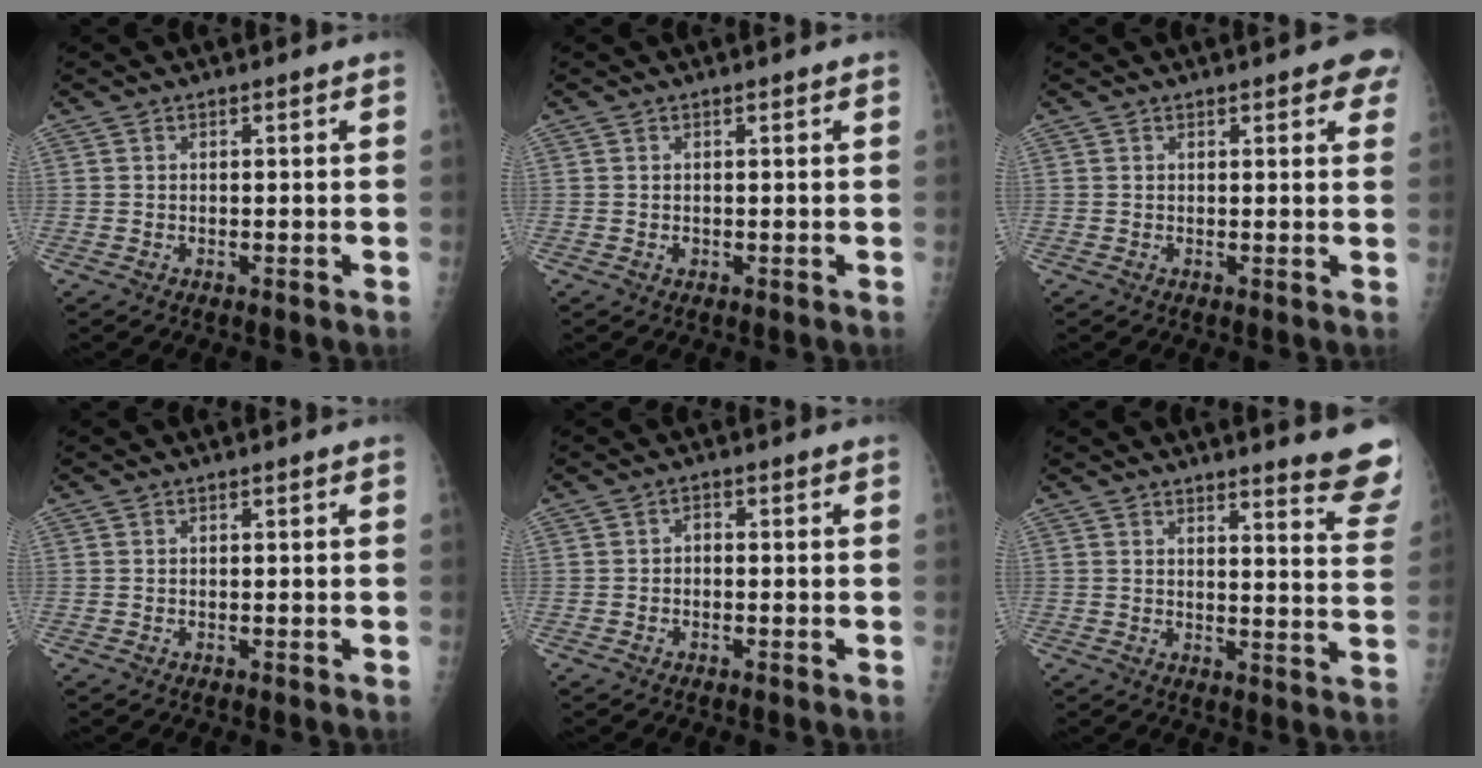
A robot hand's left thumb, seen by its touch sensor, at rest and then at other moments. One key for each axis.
{"total": 0.8, "fx": 0.3, "fy": 0.5, "fz": 0.5, "tx": -0.004, "ty": 0.000, "tz": 0.003}
{"total": 4.8, "fx": 3.0, "fy": 1.6, "fz": 3.3, "tx": -0.014, "ty": -0.002, "tz": 0.029}
{"total": 0.0}
{"total": 0.9, "fx": -0.4, "fy": 0.5, "fz": 0.5, "tx": -0.004, "ty": 0.002, "tz": -0.010}
{"total": 11.5, "fx": 10.2, "fy": 0.4, "fz": 5.2, "tx": -0.041, "ty": -0.098, "tz": 0.103}